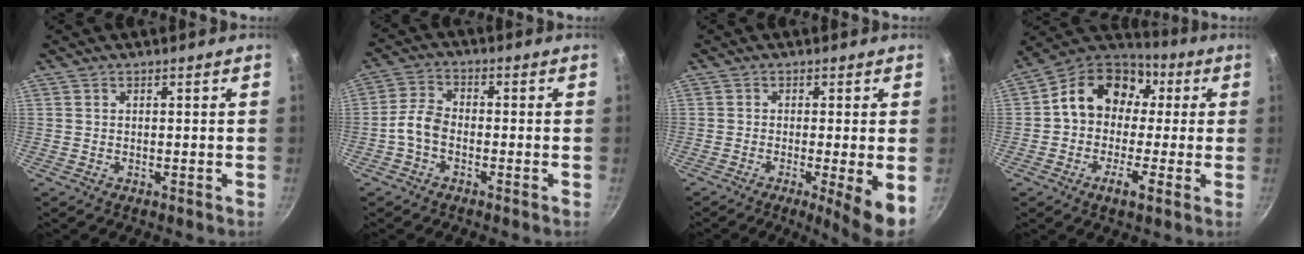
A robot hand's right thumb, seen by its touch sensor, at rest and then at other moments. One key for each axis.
{"total": 4.8, "fx": -1.9, "fy": 3.0, "fz": 3.2, "tx": -0.063, "ty": 0.030, "tz": -0.047}
{"total": 7.0, "fx": -1.7, "fy": 0.6, "fz": 6.7, "tx": -0.102, "ty": -0.008, "tz": -0.024}
{"total": 16.0, "fx": 1.8, "fy": 12.1, "fz": 10.3, "tx": -0.151, "ty": 0.042, "tz": 0.010}